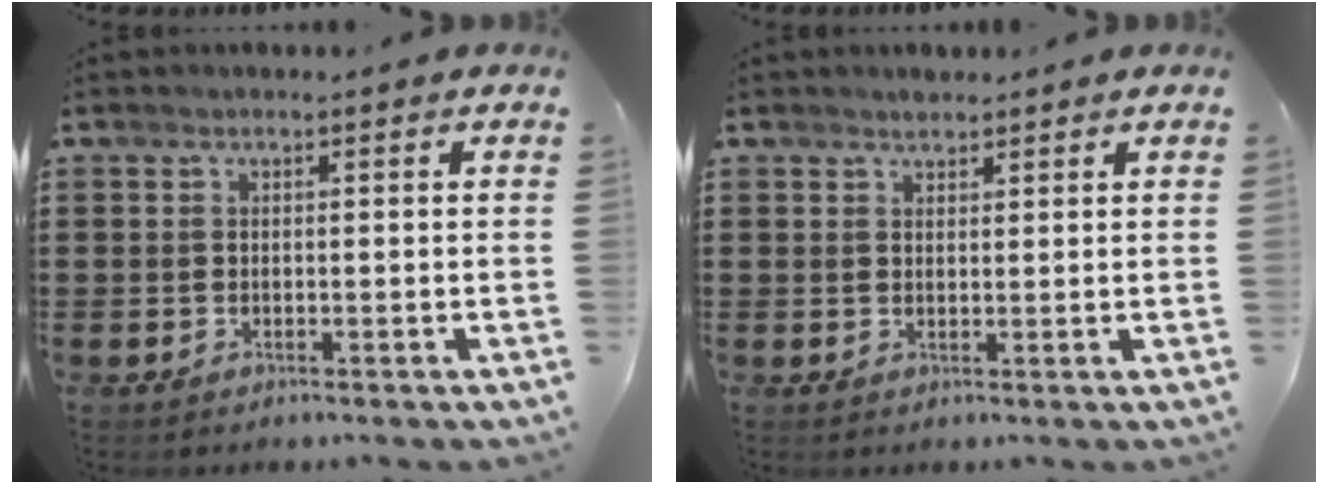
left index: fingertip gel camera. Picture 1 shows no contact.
{"total": 1.4, "force": [1.4, 0.4, 0.2], "torque": [-0.005, 0.001, 0.026]}